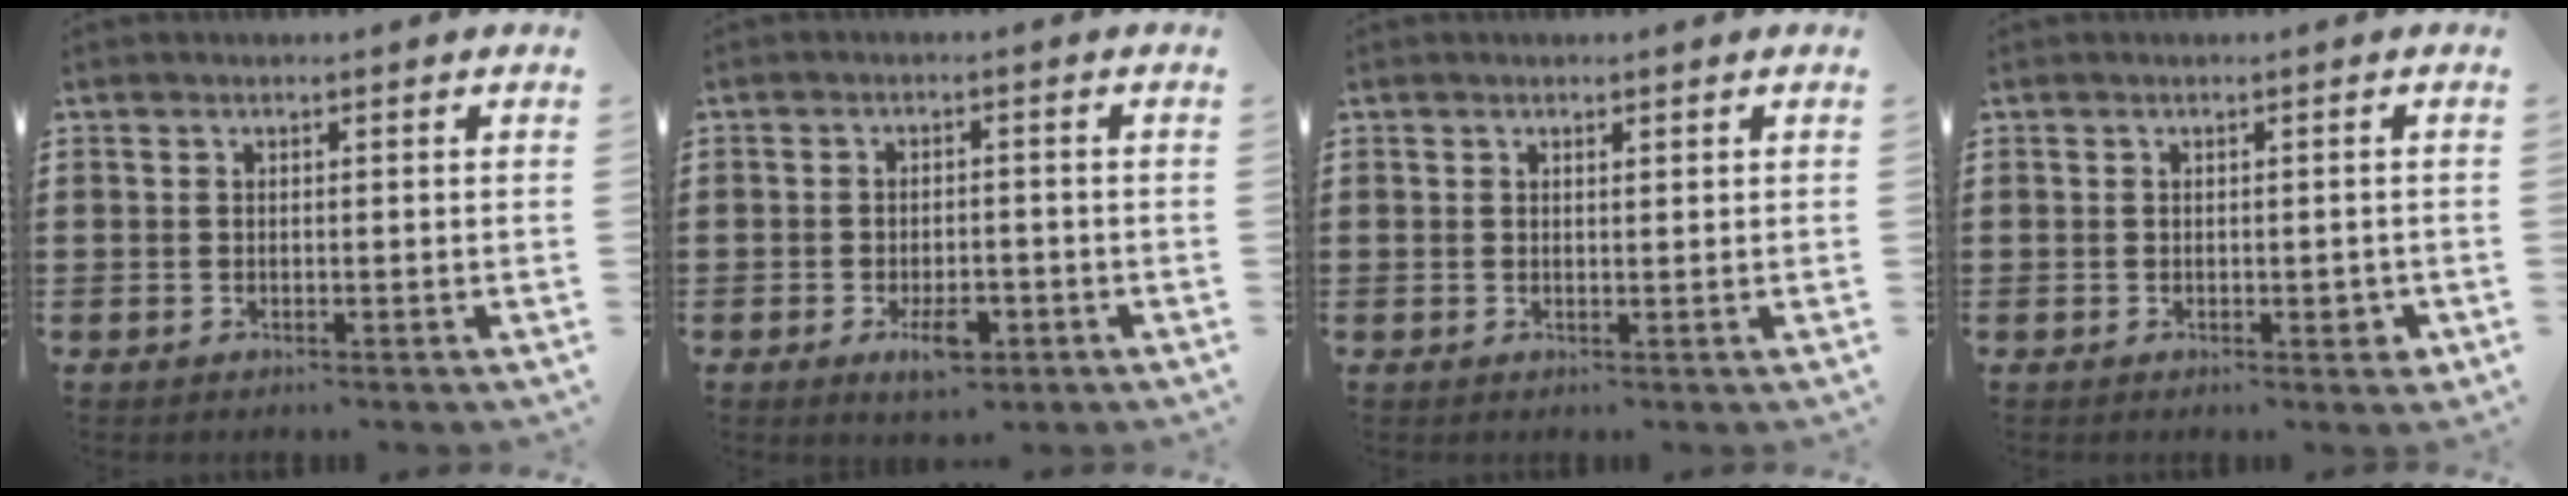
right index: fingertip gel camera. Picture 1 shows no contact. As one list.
[{"total": 4.7, "force": [-2.2, 2.0, 3.6], "torque": [-0.054, 0.001, -0.039]}, {"total": 0.6, "force": [0.4, 0.2, 0.4], "torque": [-0.008, 0.001, 0.008]}, {"total": 1.6, "force": [-0.4, 0.9, 1.3], "torque": [-0.022, 0.001, -0.007]}]